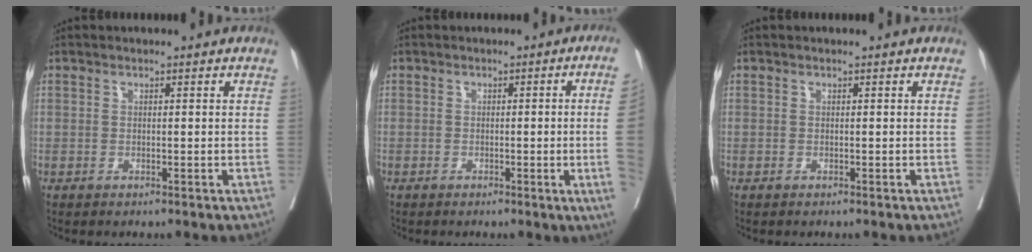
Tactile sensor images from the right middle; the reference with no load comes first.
{"total": 8.1, "force": [-1.1, -2.4, 7.7], "torque": [-0.084, -0.018, -0.013]}
{"total": 0.0}